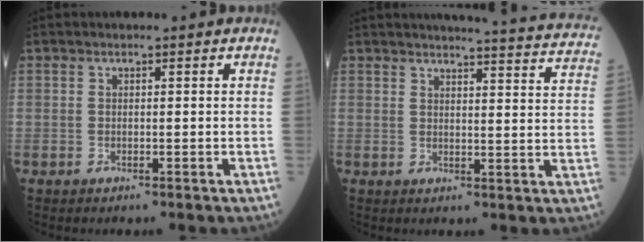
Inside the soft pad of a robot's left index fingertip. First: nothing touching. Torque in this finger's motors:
{"motor_torque": [0.28, -0.47, -0.03, 0.02]}